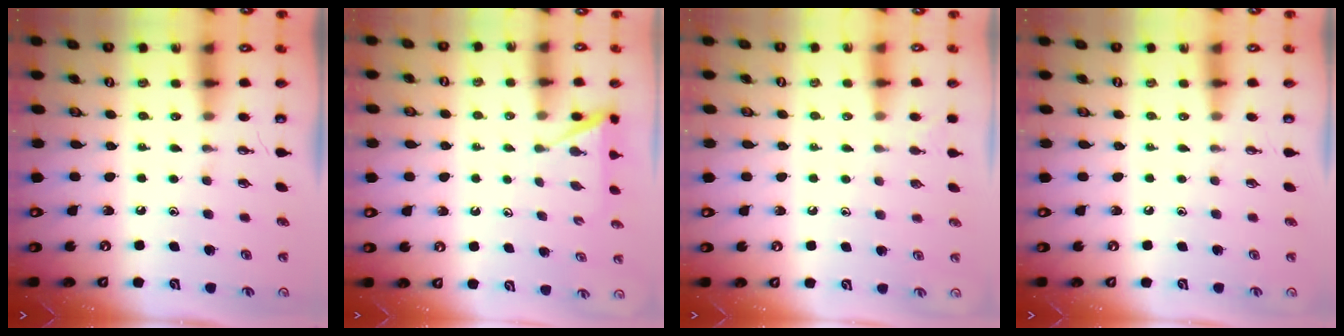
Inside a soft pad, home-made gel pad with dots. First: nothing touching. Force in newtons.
{"total": 3.5, "press": 3.4, "slide": 0.4}
{"total": 2.6, "press": 2.6, "slide": 0.3}
{"total": 0.0}